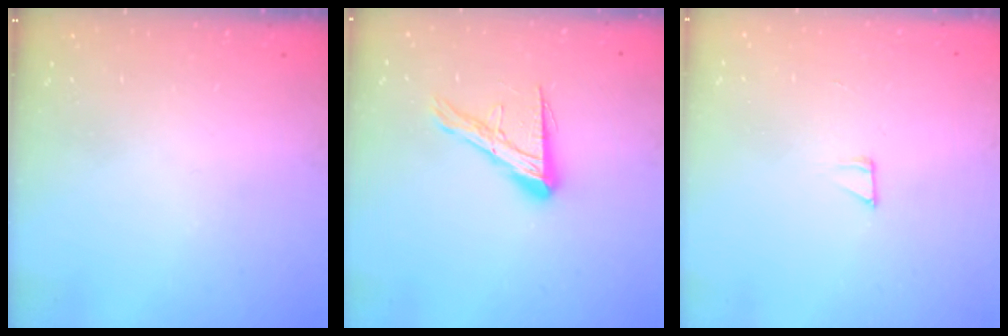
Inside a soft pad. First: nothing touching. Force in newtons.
{"total": 12.0, "press": 12.0, "slide": 0.9}
{"total": 3.6, "press": 3.6, "slide": 0.3}